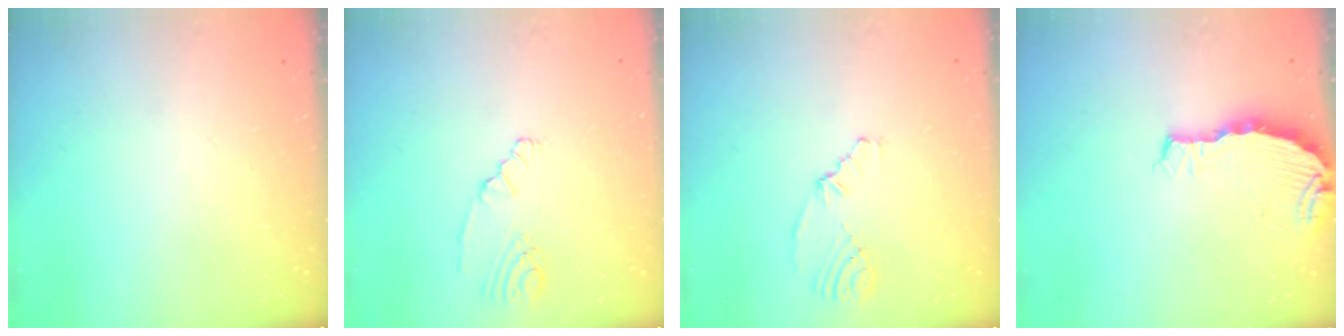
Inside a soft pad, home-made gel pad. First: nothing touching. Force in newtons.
{"total": 2.3, "press": 2.3, "slide": 0.3}
{"total": 5.1, "press": 3.0, "slide": 4.1}
{"total": 4.7, "press": 4.6, "slide": 0.2}